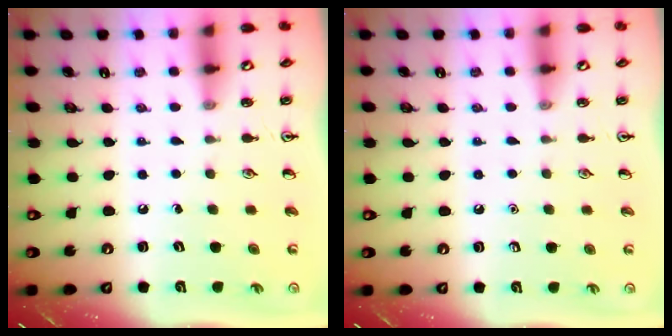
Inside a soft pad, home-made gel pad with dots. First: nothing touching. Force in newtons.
{"total": 0.0}